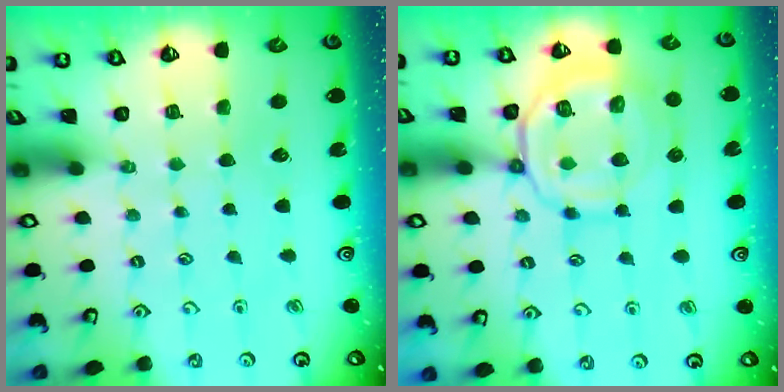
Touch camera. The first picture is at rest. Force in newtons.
{"total": 12.0, "press": 11.9, "slide": 1.2}